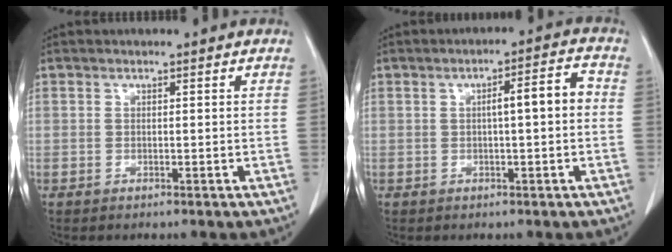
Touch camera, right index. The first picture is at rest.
{"total": 5.1, "force": [0.2, 0.7, 5.0], "torque": [-0.074, 0.017, 0.001]}